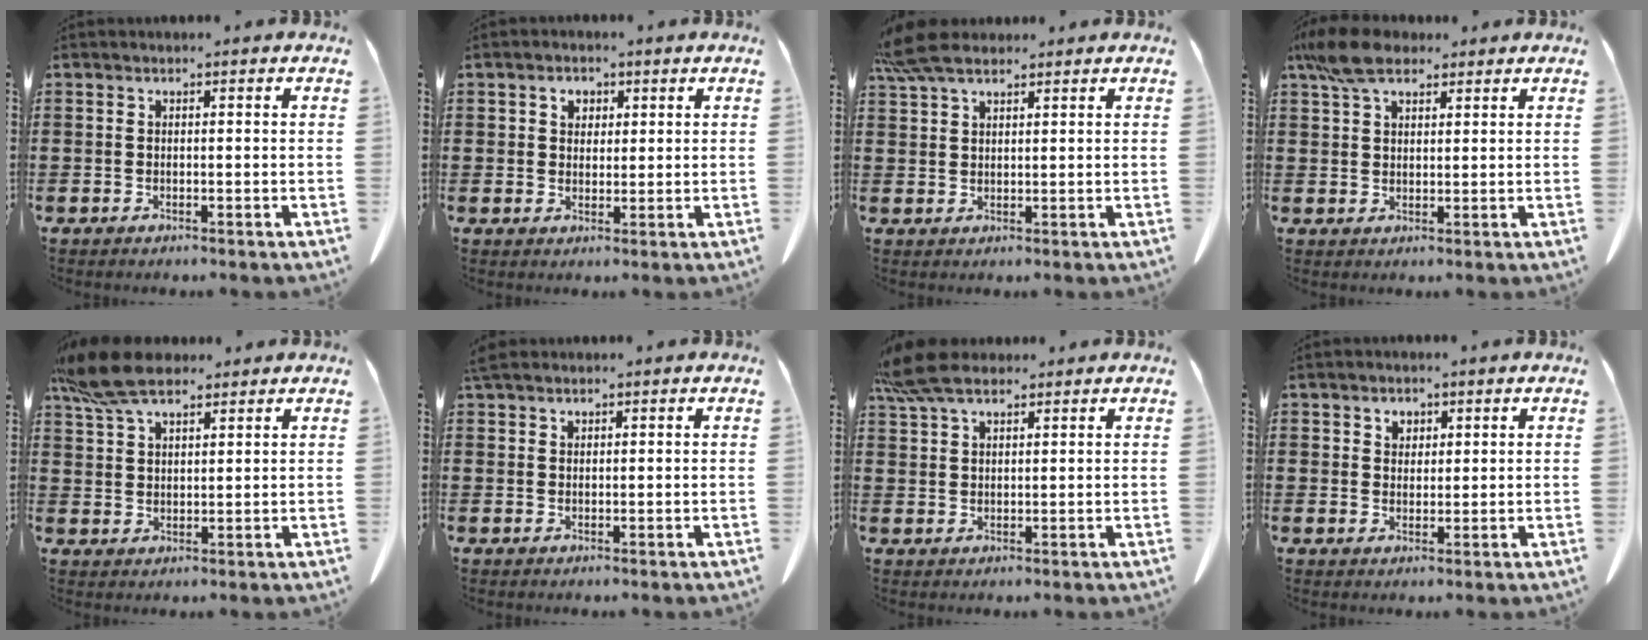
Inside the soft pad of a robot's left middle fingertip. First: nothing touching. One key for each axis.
{"total": 2.4, "fx": 1.1, "fy": 1.9, "fz": 1.0, "tx": -0.019, "ty": 0.004, "tz": 0.016}
{"total": 5.7, "fx": 4.3, "fy": 1.9, "fz": 3.2, "tx": -0.082, "ty": -0.002, "tz": 0.079}
{"total": 6.6, "fx": 4.6, "fy": 2.8, "fz": 3.9, "tx": -0.089, "ty": 0.002, "tz": 0.087}
{"total": 8.7, "fx": 6.6, "fy": 3.0, "fz": 4.8, "tx": -0.118, "ty": -0.007, "tz": 0.123}
{"total": 1.6, "fx": 1.5, "fy": 0.4, "fz": 0.4, "tx": -0.013, "ty": 0.002, "tz": 0.029}
{"total": 6.5, "fx": 5.0, "fy": 2.2, "fz": 3.6, "tx": -0.092, "ty": -0.006, "tz": 0.093}
{"total": 1.9, "fx": 1.4, "fy": 1.2, "fz": 0.3, "tx": -0.001, "ty": 0.002, "tz": 0.025}